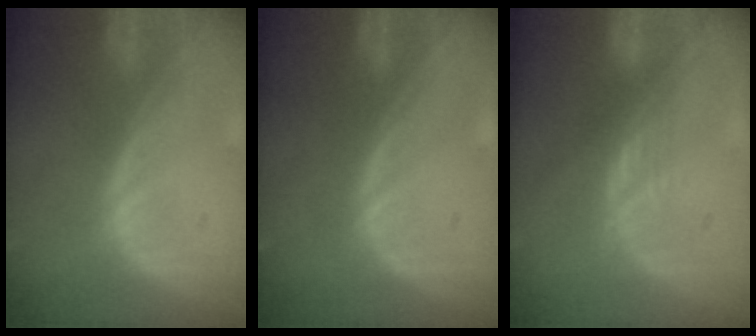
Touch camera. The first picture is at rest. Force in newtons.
{"total": 0.0}
{"total": 2.5, "press": 2.1, "slide": 1.4}